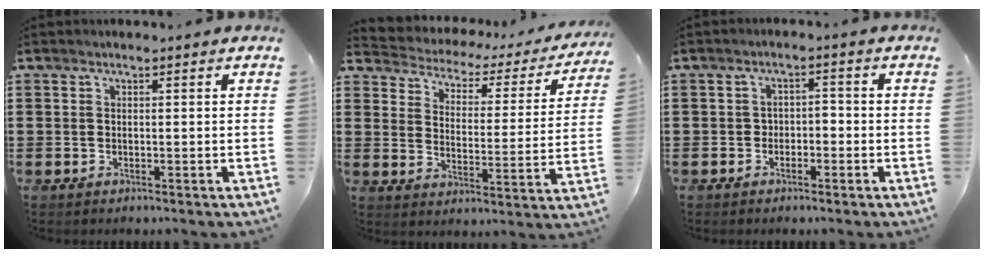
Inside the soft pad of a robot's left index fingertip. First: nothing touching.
{"total": 2.2, "force": [2.0, 0.9, 0.2], "torque": [-0.023, -0.020, 0.022]}
{"total": 2.0, "force": [-1.6, 1.1, 0.4], "torque": [-0.015, 0.007, -0.037]}